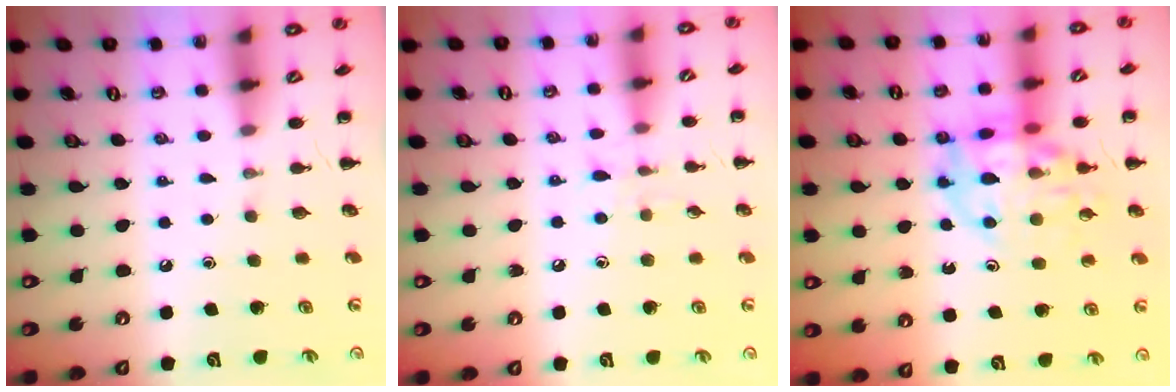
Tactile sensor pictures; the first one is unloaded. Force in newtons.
{"total": 5.9, "press": 5.5, "slide": 2.2}
{"total": 13.9, "press": 13.5, "slide": 3.3}